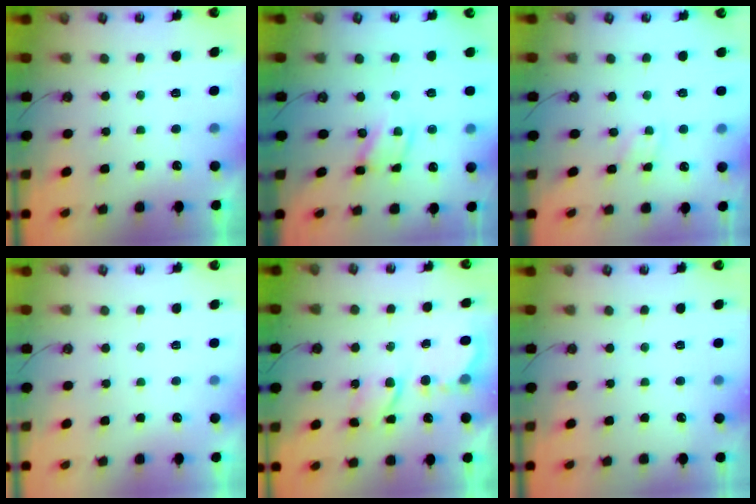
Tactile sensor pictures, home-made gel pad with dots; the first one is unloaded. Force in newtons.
{"total": 10.3, "press": 10.2, "slide": 0.8}
{"total": 2.9, "press": 2.9, "slide": 0.5}
{"total": 0.0}
{"total": 6.2, "press": 6.2, "slide": 0.2}
{"total": 0.0}